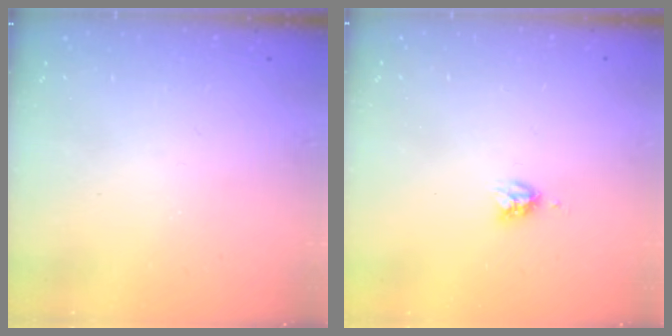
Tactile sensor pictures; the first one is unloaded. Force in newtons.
{"total": 4.2, "press": 4.2, "slide": 0.1}